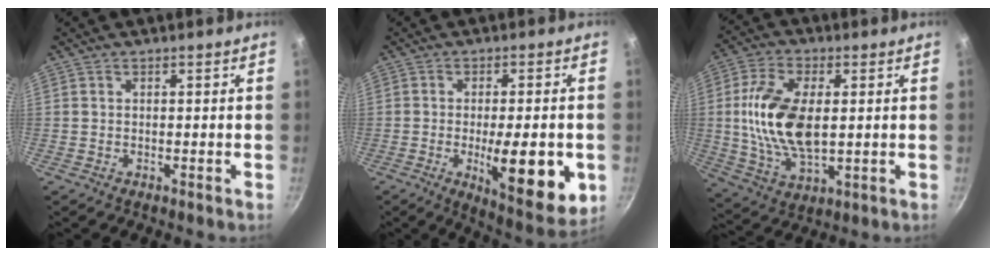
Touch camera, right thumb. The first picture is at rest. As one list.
[{"total": 15.7, "force": [-3.6, 5.0, 14.4], "torque": [-0.177, -0.008, -0.044]}, {"total": 15.6, "force": [1.3, 8.4, 13.1], "torque": [-0.245, 0.002, 0.026]}]